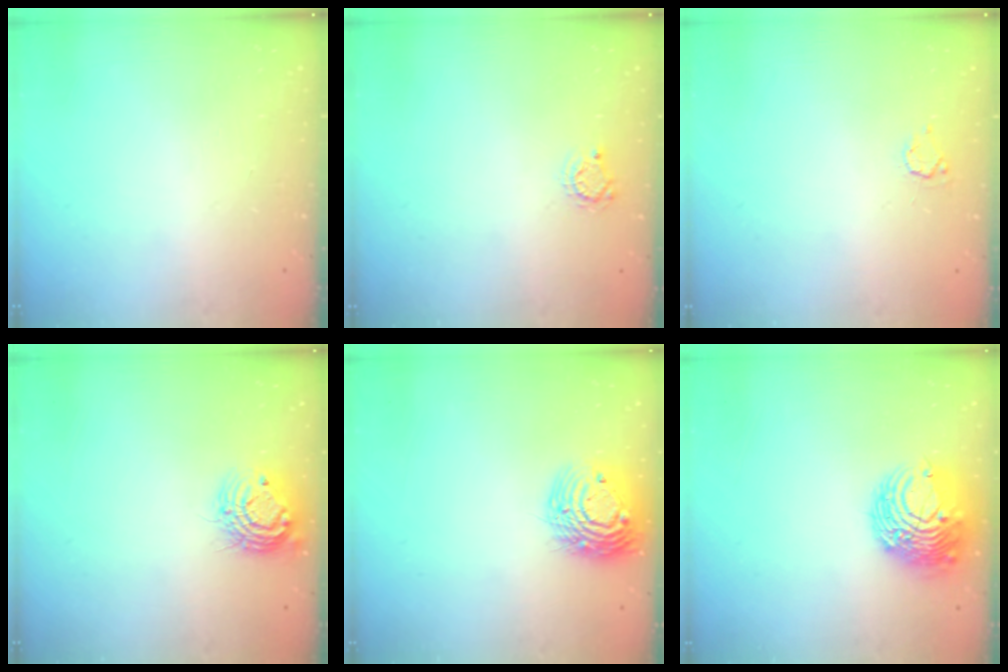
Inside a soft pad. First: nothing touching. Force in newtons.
{"total": 3.6, "press": 3.5, "slide": 0.4}
{"total": 3.2, "press": 3.1, "slide": 0.4}
{"total": 12.1, "press": 12.0, "slide": 0.9}
{"total": 15.0, "press": 15.0, "slide": 1.2}
{"total": 11.0, "press": 10.9, "slide": 1.6}